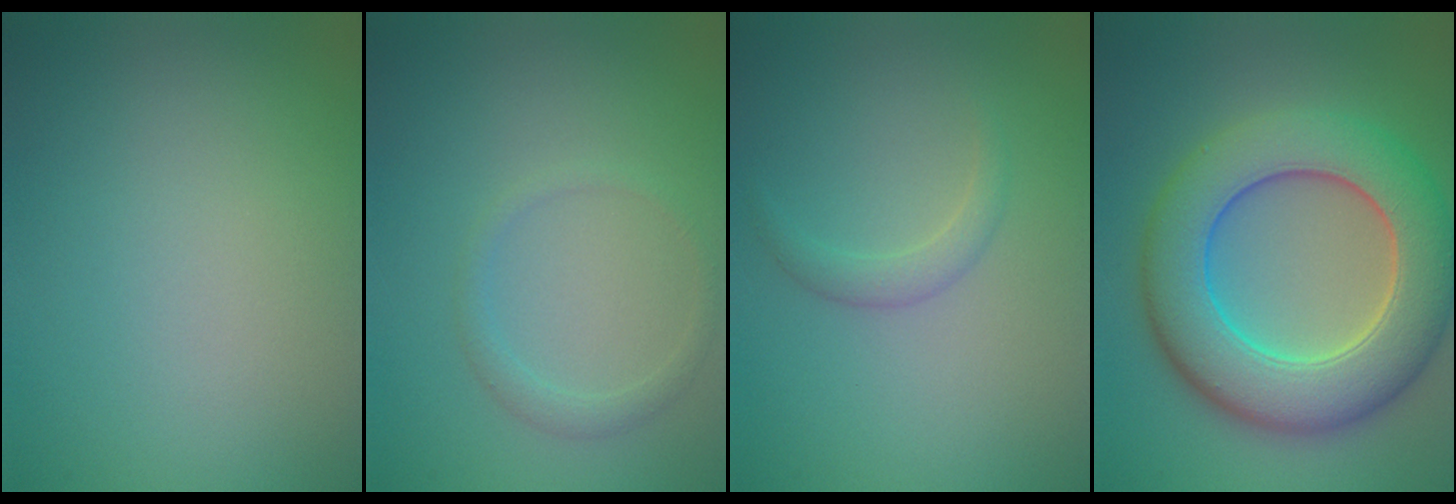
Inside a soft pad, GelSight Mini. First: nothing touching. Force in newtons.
{"total": 1.2, "press": 1.1, "slide": 0.1}
{"total": 1.3, "press": 1.3, "slide": 0.1}
{"total": 9.8, "press": 9.8, "slide": 0.4}